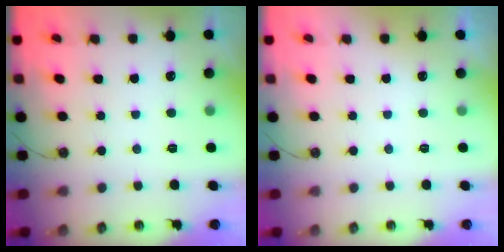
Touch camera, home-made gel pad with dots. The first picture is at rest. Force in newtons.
{"total": 0.0}